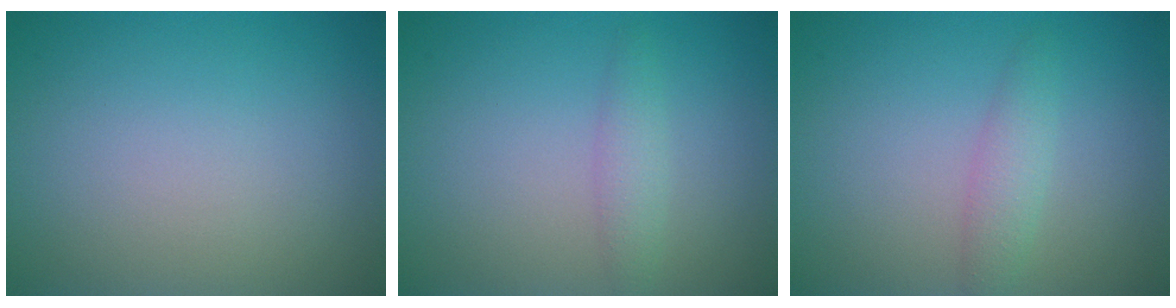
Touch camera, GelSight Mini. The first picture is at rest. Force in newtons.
{"total": 1.6, "press": 1.6, "slide": 0.1}
{"total": 1.8, "press": 1.8, "slide": 0.1}